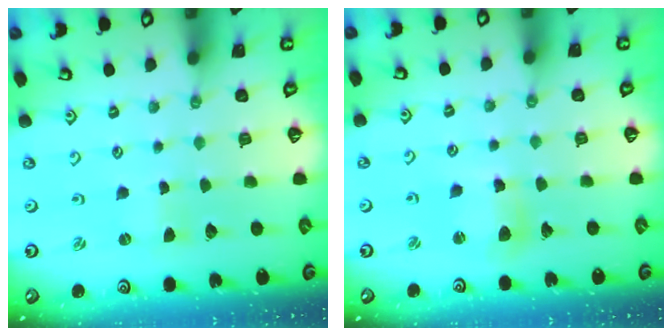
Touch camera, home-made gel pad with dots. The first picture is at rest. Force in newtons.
{"total": 7.2, "press": 7.1, "slide": 1.2}